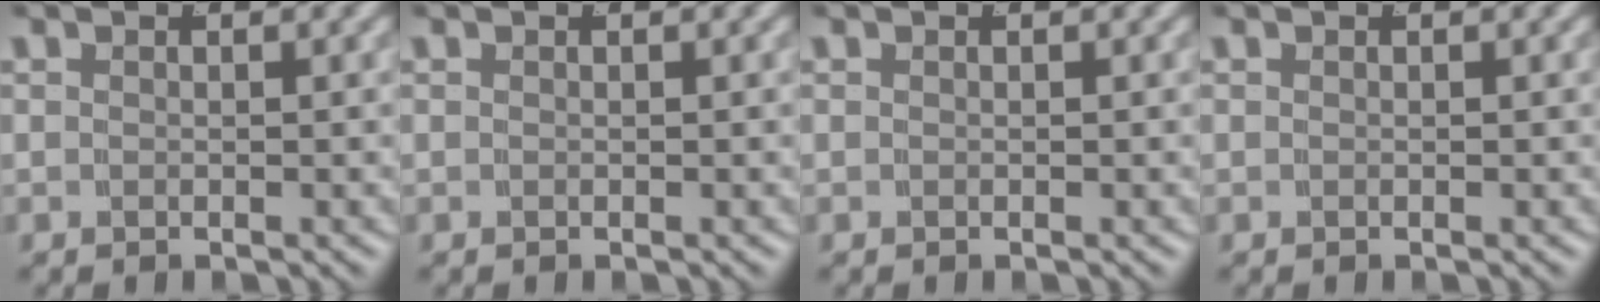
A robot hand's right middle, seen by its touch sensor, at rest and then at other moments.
{"total": 0.0}
{"total": 0.0}
{"total": 0.0}